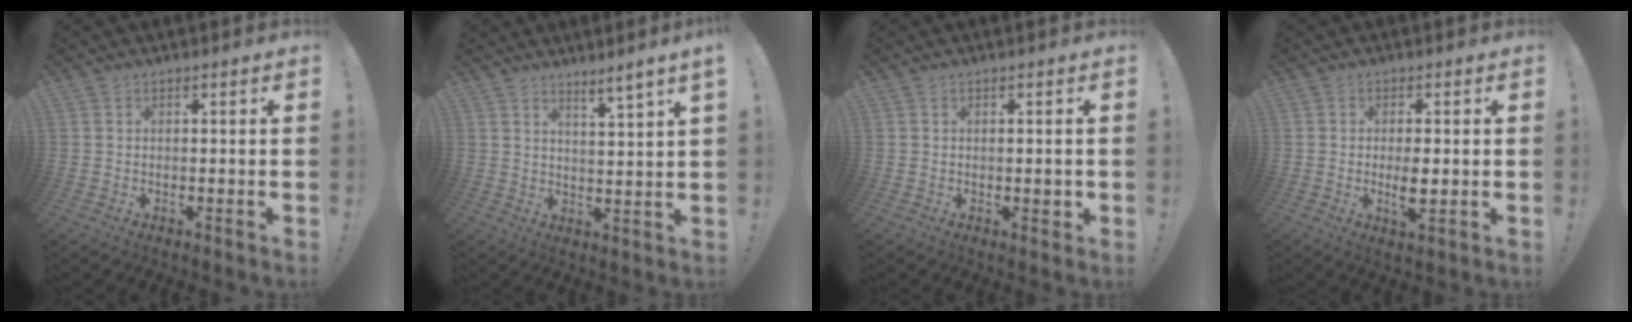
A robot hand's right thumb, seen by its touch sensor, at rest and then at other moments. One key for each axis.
{"total": 5.1, "fx": 3.8, "fy": -1.0, "fz": 3.3, "tx": -0.038, "ty": -0.033, "tz": 0.057}
{"total": 1.5, "fx": -0.1, "fy": 0.8, "fz": 1.2, "tx": -0.005, "ty": -0.002, "tz": -0.005}
{"total": 5.0, "fx": -0.6, "fy": 1.8, "fz": 4.7, "tx": -0.085, "ty": -0.006, "tz": -0.012}